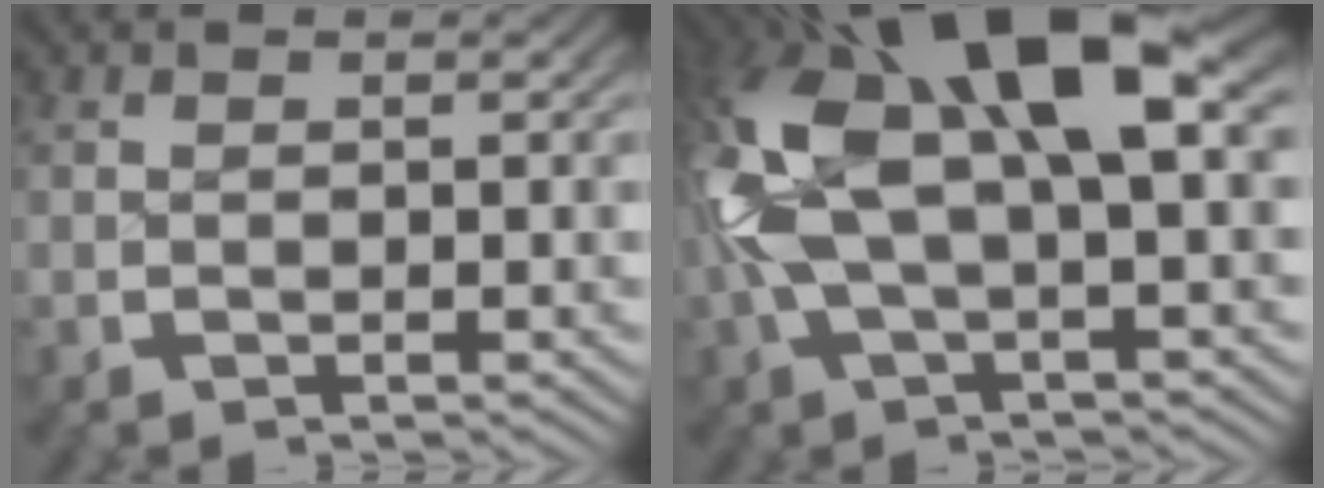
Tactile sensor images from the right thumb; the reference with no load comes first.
{"total": 14.4, "force": [1.3, 7.6, 12.2], "torque": [-0.272, 0.005, 0.018]}